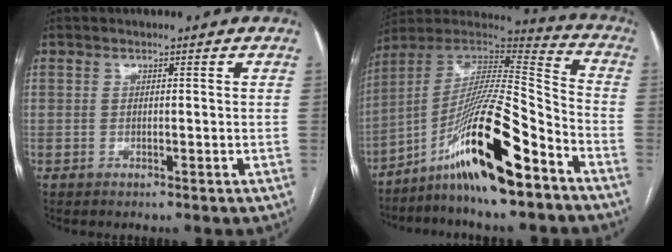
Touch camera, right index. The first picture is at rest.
{"total": 18.9, "force": [-11.1, 1.5, 15.3], "torque": [-0.294, -0.007, -0.197]}